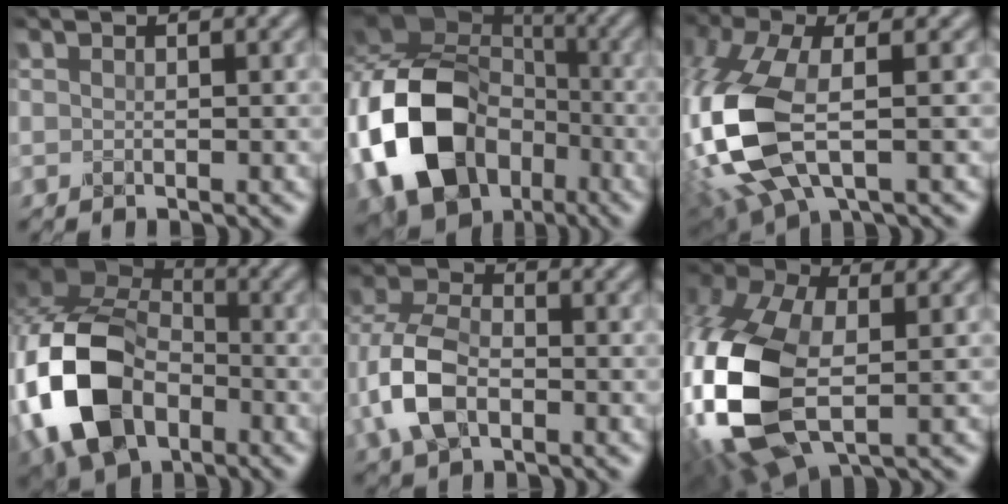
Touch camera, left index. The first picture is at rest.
{"total": 16.2, "force": [-4.8, 12.4, 9.2], "torque": [-0.205, -0.028, -0.095]}
{"total": 11.0, "force": [-2.1, 5.1, 9.4], "torque": [-0.238, -0.016, -0.045]}
{"total": 12.7, "force": [-4.0, 8.6, 8.4], "torque": [-0.199, -0.004, -0.089]}
{"total": 7.1, "force": [-2.3, 4.4, 5.2], "torque": [-0.132, 0.003, -0.056]}
{"total": 13.5, "force": [-2.5, 8.0, 10.6], "torque": [-0.281, -0.023, -0.048]}